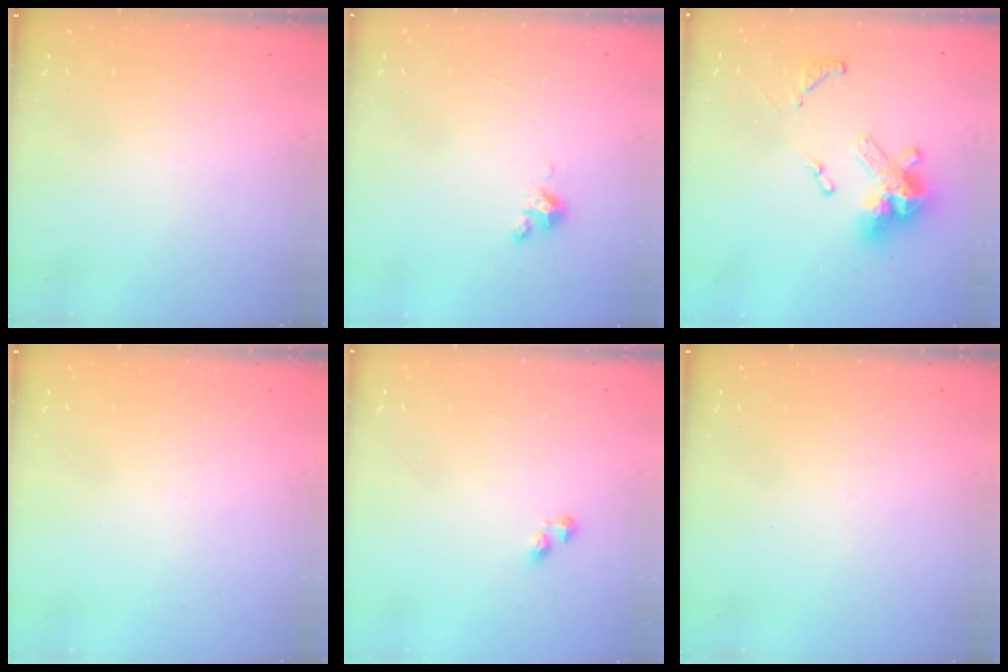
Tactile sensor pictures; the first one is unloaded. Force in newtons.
{"total": 3.4, "press": 3.4, "slide": 0.3}
{"total": 14.9, "press": 14.8, "slide": 1.7}
{"total": 0.0}
{"total": 2.2, "press": 2.2, "slide": 0.3}
{"total": 0.0}